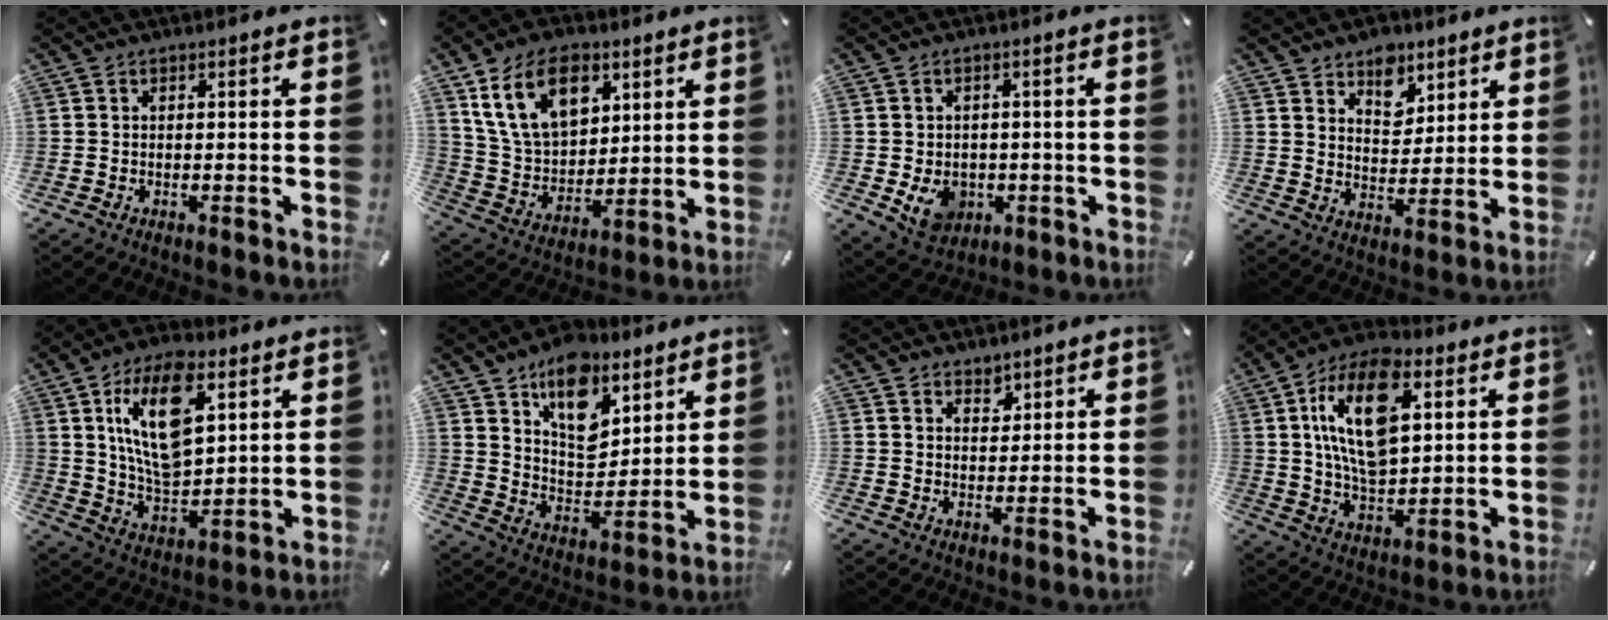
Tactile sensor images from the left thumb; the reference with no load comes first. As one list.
[{"total": 16.9, "force": [8.2, 11.4, 9.3], "torque": [-0.184, -0.020, 0.153]}, {"total": 7.0, "force": [-1.4, 5.8, 3.5], "torque": [-0.057, 0.003, -0.024]}, {"total": 8.2, "force": [5.6, 5.9, 1.6], "torque": [-0.006, -0.040, 0.098]}, {"total": 17.2, "force": [7.1, 9.3, 12.6], "torque": [-0.253, -0.013, 0.119]}, {"total": 14.3, "force": [9.3, 9.0, 6.1], "torque": [-0.089, -0.070, 0.169]}, {"total": 3.3, "force": [2.5, 2.2, 0.0], "torque": [0.016, -0.017, 0.042]}, {"total": 18.7, "force": [6.0, 10.6, 14.2], "torque": [-0.287, -0.002, 0.100]}]